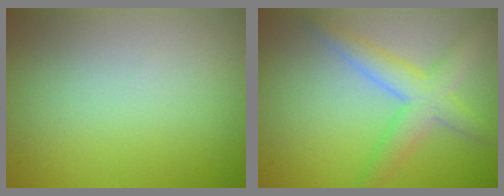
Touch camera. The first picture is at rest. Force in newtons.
{"total": 3.9, "press": 3.9, "slide": 0.2}